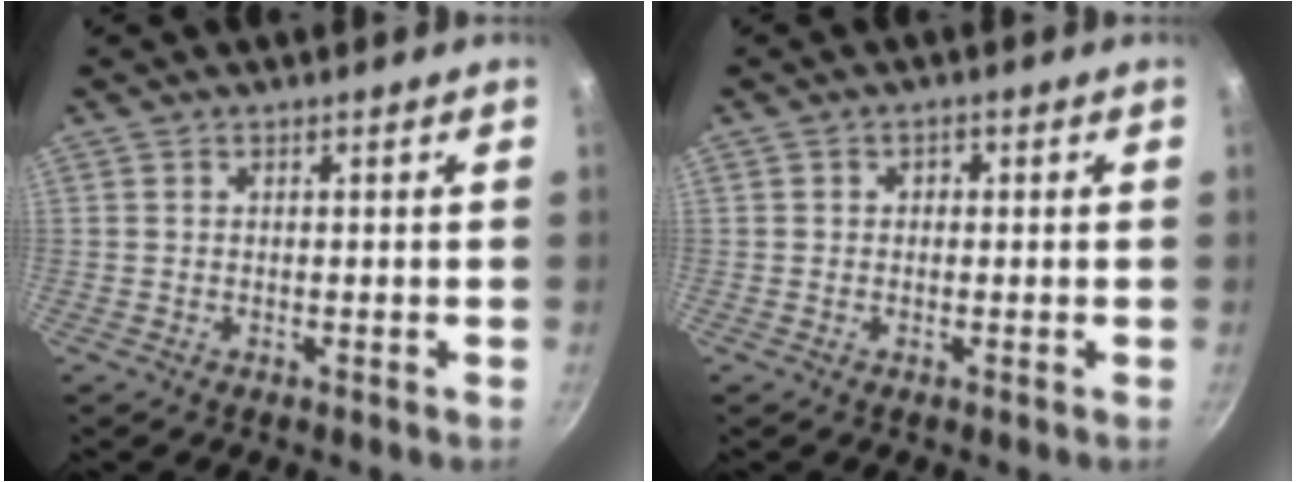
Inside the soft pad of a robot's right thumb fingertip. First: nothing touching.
{"total": 1.4, "force": [-0.1, 1.3, 0.6], "torque": [-0.003, 0.003, -0.004]}